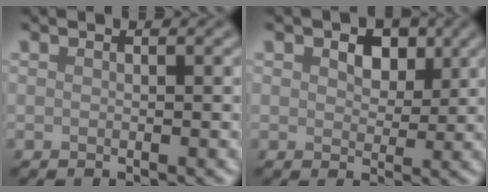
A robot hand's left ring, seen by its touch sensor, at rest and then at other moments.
{"total": 3.9, "force": [1.7, 2.5, 2.4], "torque": [-0.036, 0.001, 0.017]}